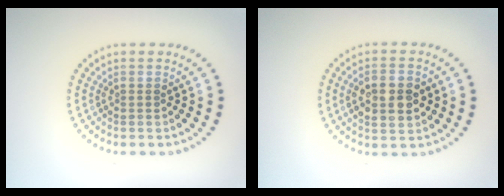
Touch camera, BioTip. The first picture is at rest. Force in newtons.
{"total": 3.6, "press": 3.6, "slide": 0.5}